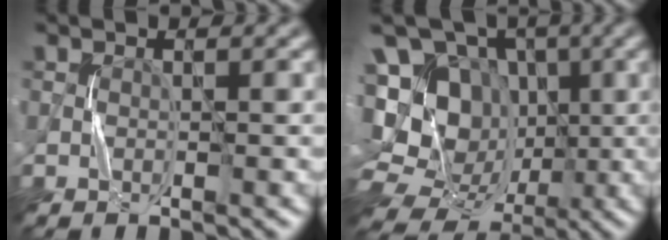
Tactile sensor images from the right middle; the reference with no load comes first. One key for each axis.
{"total": 16.9, "fx": 0.7, "fy": 15.2, "fz": 7.3, "tx": -0.179, "ty": 0.031, "tz": -0.003}